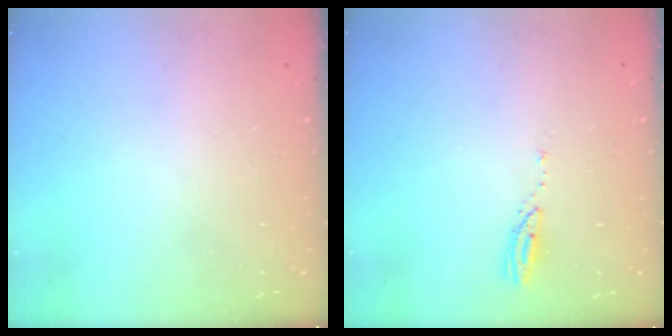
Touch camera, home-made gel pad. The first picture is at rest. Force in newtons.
{"total": 2.9, "press": 2.9, "slide": 0.3}